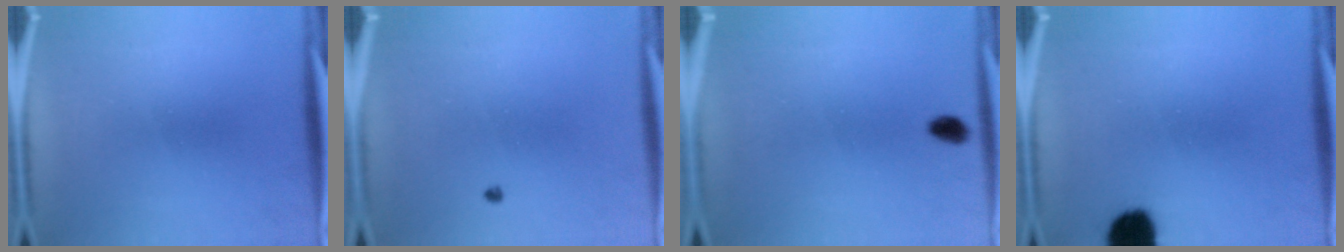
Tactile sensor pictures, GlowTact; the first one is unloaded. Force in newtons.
{"total": 0.7}
{"total": 2.1}
{"total": 7.2}